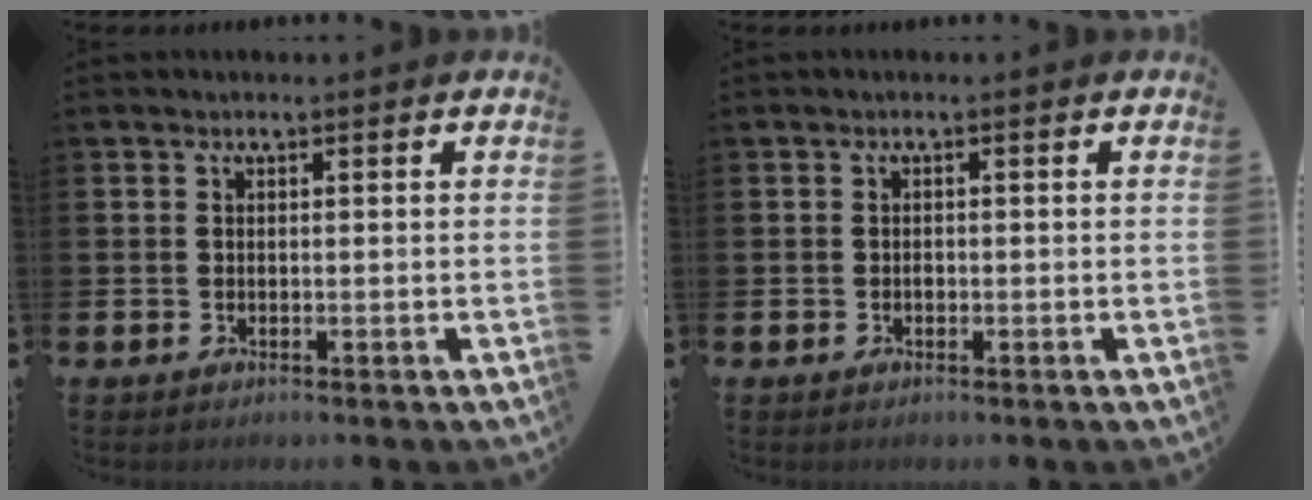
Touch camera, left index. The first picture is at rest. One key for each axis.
{"total": 0.6, "fx": -0.2, "fy": 0.4, "fz": 0.3, "tx": -0.004, "ty": 0.002, "tz": -0.005}